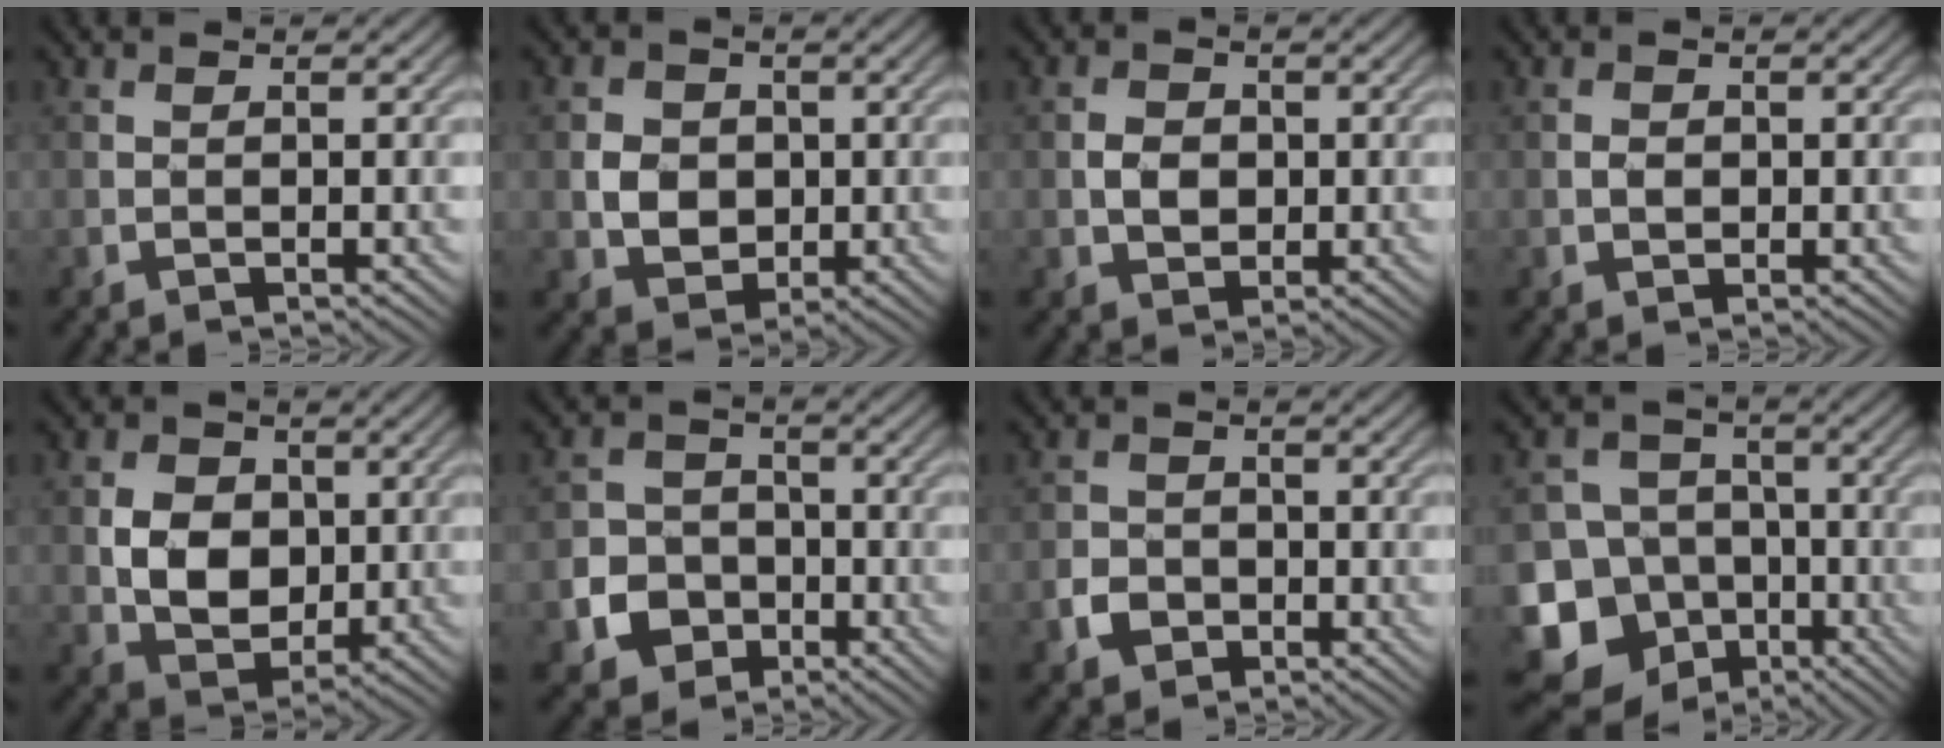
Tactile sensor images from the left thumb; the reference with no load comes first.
{"total": 4.7, "force": [0.0, 4.2, 2.2], "torque": [-0.051, -0.002, -0.008]}
{"total": 2.9, "force": [-0.1, 2.4, 1.6], "torque": [-0.032, -0.003, -0.006]}
{"total": 1.2, "force": [-0.1, 1.0, 0.7], "torque": [-0.013, -0.003, -0.004]}
{"total": 6.7, "force": [0.5, 5.3, 4.1], "torque": [-0.086, -0.001, 0.007]}
{"total": 7.2, "force": [-2.9, 6.2, 2.2], "torque": [-0.051, -0.017, -0.077]}
{"total": 3.3, "force": [-1.4, 2.7, 1.1], "torque": [-0.023, -0.001, -0.030]}
{"total": 15.3, "force": [-7.1, 12.6, 5.0], "torque": [-0.155, -0.035, -0.125]}